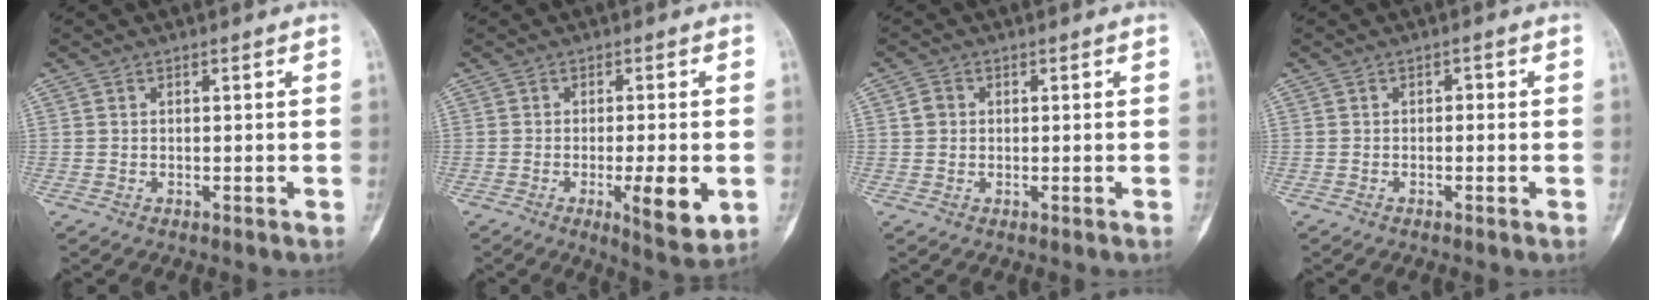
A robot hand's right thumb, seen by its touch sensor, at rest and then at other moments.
{"total": 8.5, "force": [-2.2, 2.0, 8.0], "torque": [-0.115, -0.014, -0.027]}
{"total": 1.9, "force": [0.2, 1.7, 0.9], "torque": [-0.010, 0.005, 0.003]}
{"total": 0.8, "force": [-0.2, 0.6, 0.5], "torque": [0.003, 0.005, -0.010]}